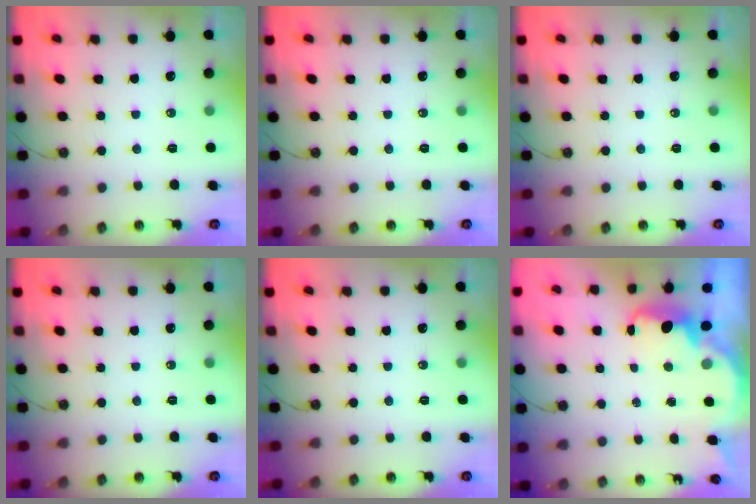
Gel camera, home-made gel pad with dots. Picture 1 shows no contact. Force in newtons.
{"total": 0.0}
{"total": 0.6, "press": 0.0, "slide": 0.6}
{"total": 0.0}
{"total": 0.0}
{"total": 2.7, "press": 2.7, "slide": 0.4}